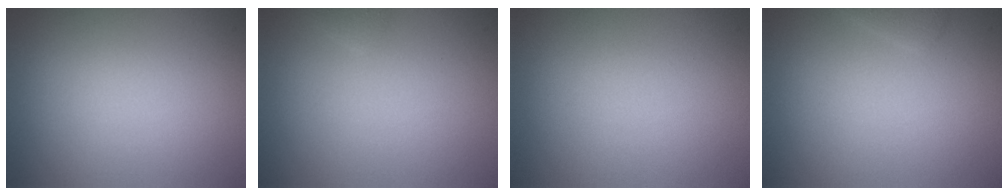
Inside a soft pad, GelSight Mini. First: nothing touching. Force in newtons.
{"total": 0.6, "press": 0.6, "slide": 0.1}
{"total": 0.0}
{"total": 1.0, "press": 1.0, "slide": 0.1}